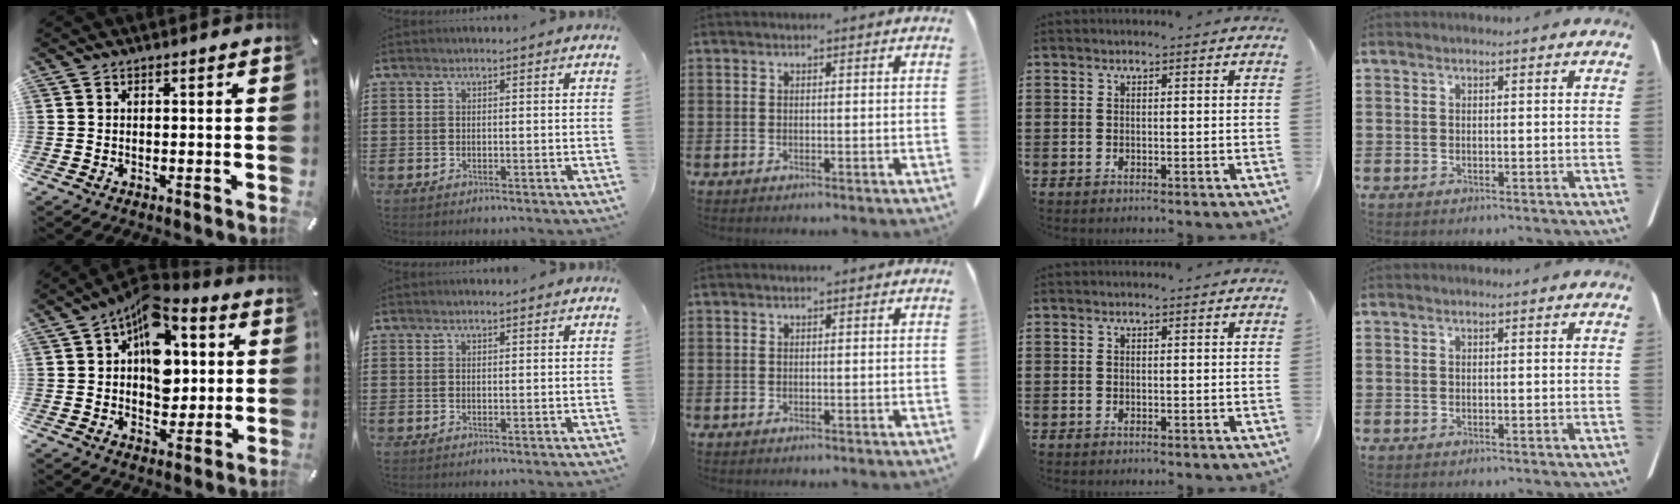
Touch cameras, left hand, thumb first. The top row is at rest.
{"thumb": {"total": 15.0, "force": [4.6, 9.9, 10.2], "torque": [-0.146, -0.025, 0.082]}, "index": {"total": 0.7, "force": [0.6, 0.0, 0.3], "torque": [-0.008, -0.001, 0.013]}}